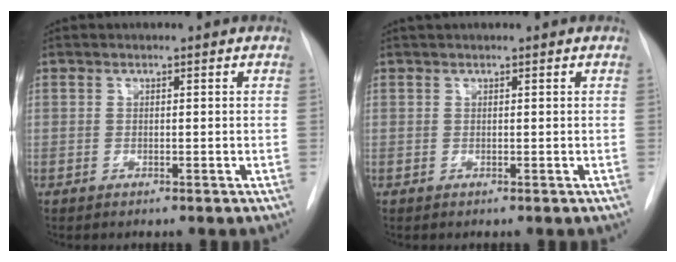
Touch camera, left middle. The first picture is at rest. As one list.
[{"total": 1.2, "force": [1.1, 0.0, 0.5], "torque": [-0.012, 0.022, 0.023]}]